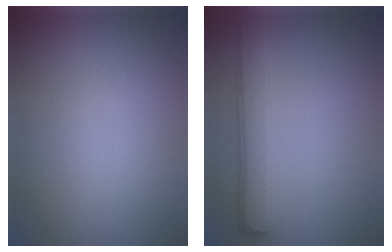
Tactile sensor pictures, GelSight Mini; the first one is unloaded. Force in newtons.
{"total": 4.0, "press": 4.0, "slide": 0.1}